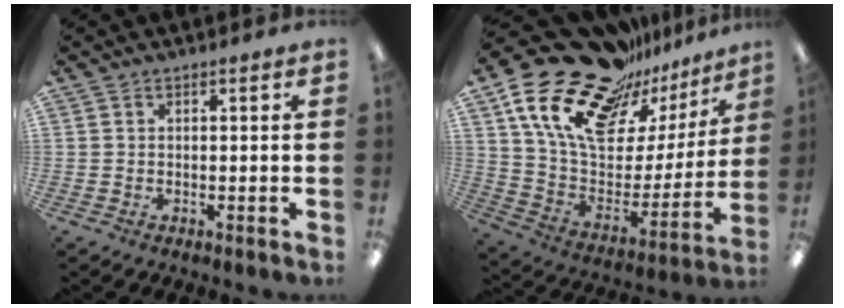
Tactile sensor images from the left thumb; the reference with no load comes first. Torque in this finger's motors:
{"motor_torque": [0.67, 0.74, 1.29, -1.48, 0.47]}